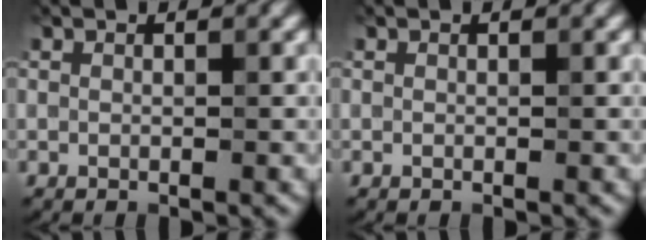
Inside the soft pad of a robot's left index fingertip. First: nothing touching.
{"total": 0.0}